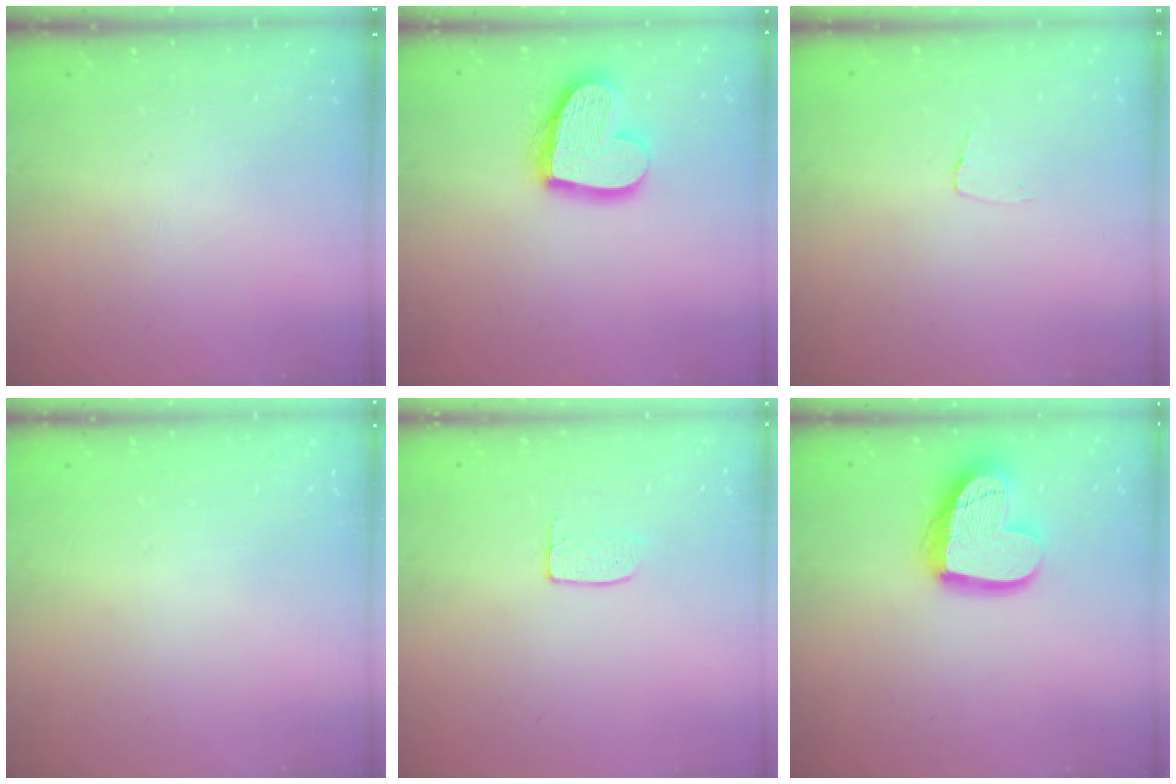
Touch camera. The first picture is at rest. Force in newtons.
{"total": 16.9, "press": 16.8, "slide": 1.6}
{"total": 2.6, "press": 2.6, "slide": 0.2}
{"total": 0.0}
{"total": 3.5, "press": 3.5, "slide": 0.2}
{"total": 17.8, "press": 17.7, "slide": 1.4}